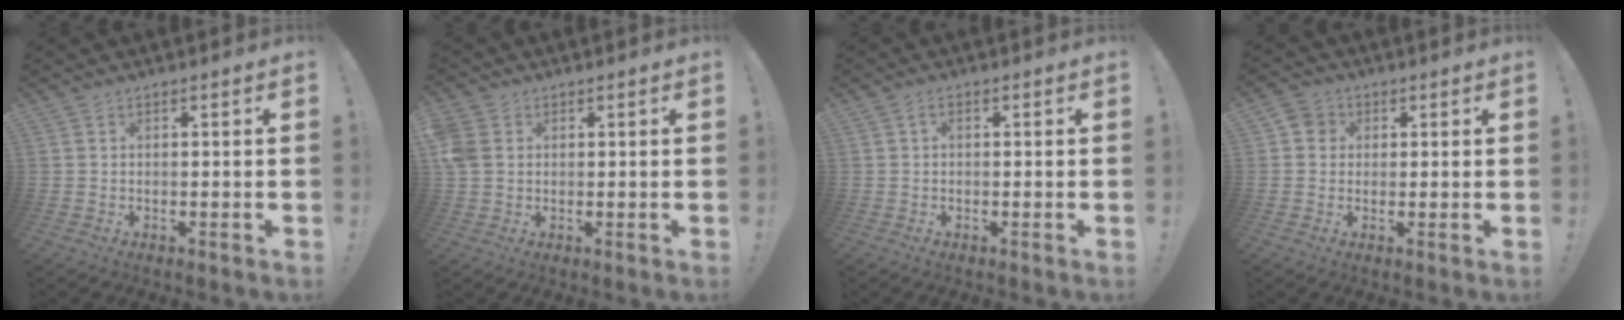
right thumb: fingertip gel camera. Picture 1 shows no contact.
{"total": 5.7, "force": [1.2, 4.6, 3.2], "torque": [-0.068, 0.003, 0.027]}
{"total": 1.2, "force": [-0.3, 0.7, 1.0], "torque": [-0.024, 0.006, -0.005]}
{"total": 4.4, "force": [1.2, 3.9, 1.6], "torque": [-0.023, 0.007, 0.023]}